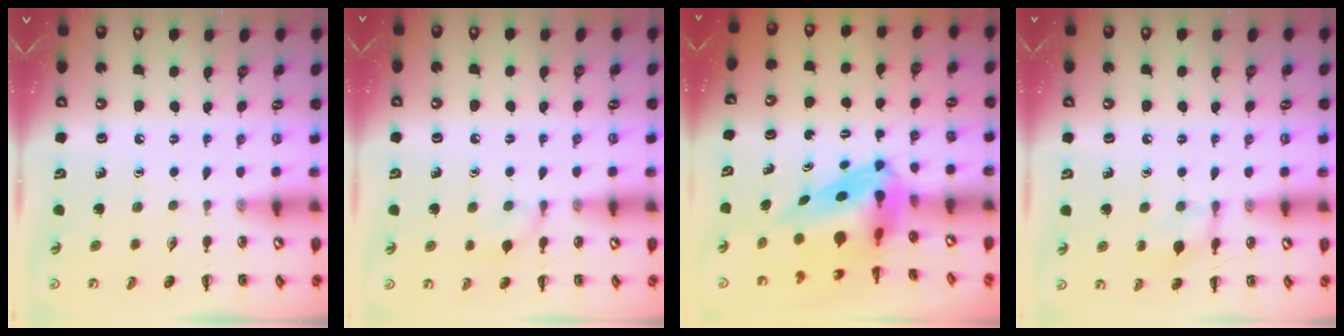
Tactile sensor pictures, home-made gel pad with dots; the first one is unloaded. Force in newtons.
{"total": 6.9, "press": 6.5, "slide": 2.2}
{"total": 7.3, "press": 6.9, "slide": 2.3}
{"total": 8.4, "press": 8.3, "slide": 1.6}